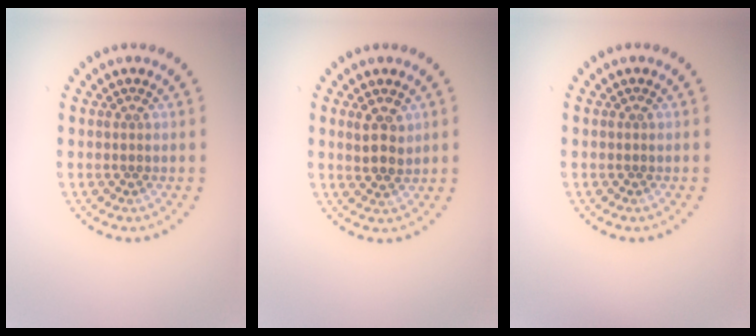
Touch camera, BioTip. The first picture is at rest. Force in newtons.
{"total": 2.4, "press": 2.3, "slide": 0.8}
{"total": 0.0}